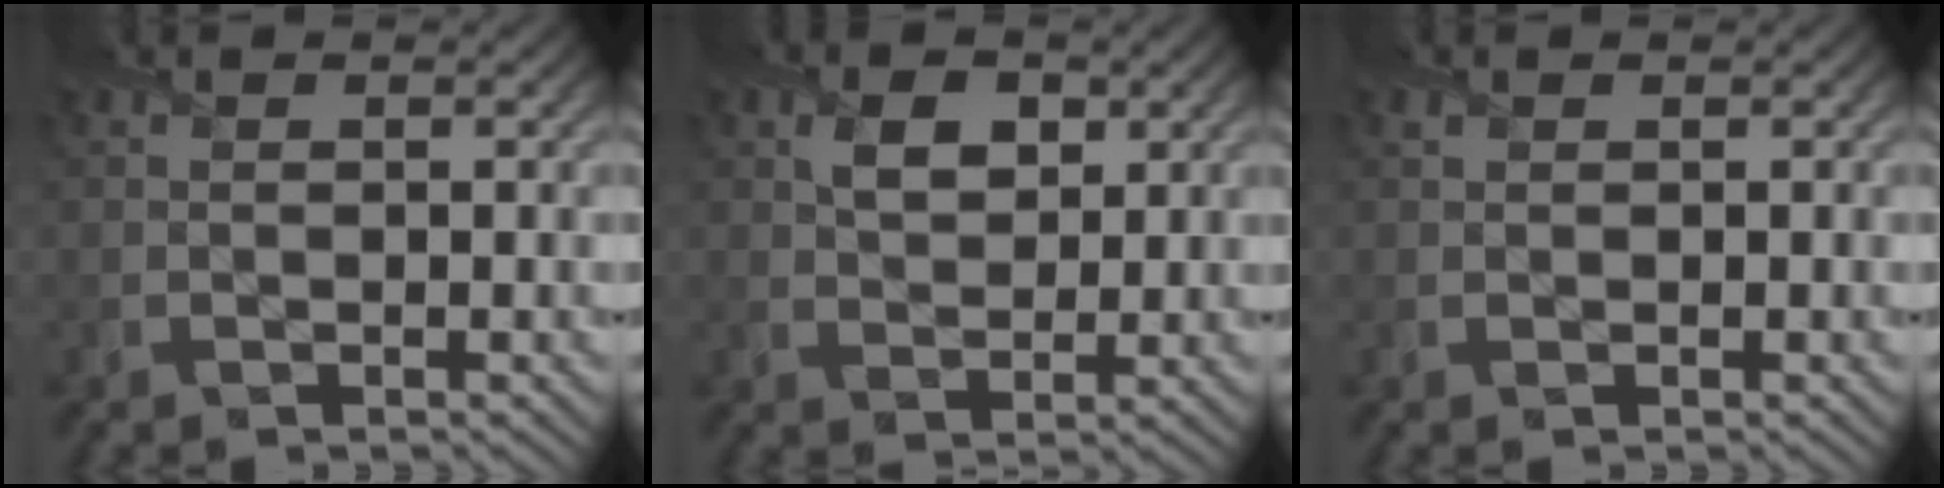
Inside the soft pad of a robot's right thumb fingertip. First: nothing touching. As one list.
[{"total": 4.1, "force": [1.5, 2.8, 2.6], "torque": [-0.053, -0.002, 0.025]}, {"total": 0.6, "force": [0.3, 0.5, 0.2], "torque": [-0.006, -0.001, 0.006]}]